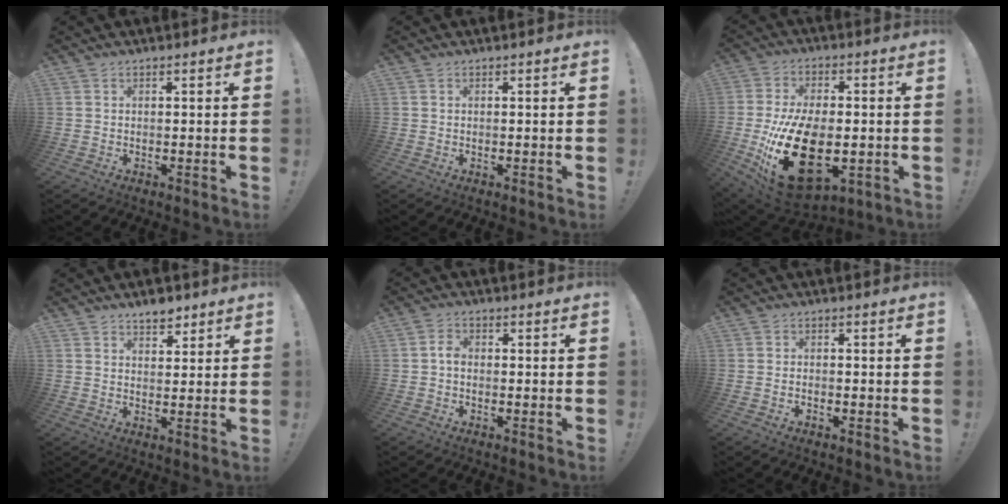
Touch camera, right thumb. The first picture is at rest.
{"total": 0.0}
{"total": 24.9, "force": [-4.6, 14.4, 19.7], "torque": [-0.371, 0.010, -0.060]}
{"total": 4.7, "force": [3.9, 2.0, 1.8], "torque": [-0.004, -0.027, 0.066]}
{"total": 2.9, "force": [-0.7, 1.9, 2.0], "torque": [-0.041, 0.013, -0.013]}
{"total": 1.1, "force": [-0.9, 0.4, 0.5], "torque": [-0.011, 0.000, -0.014]}